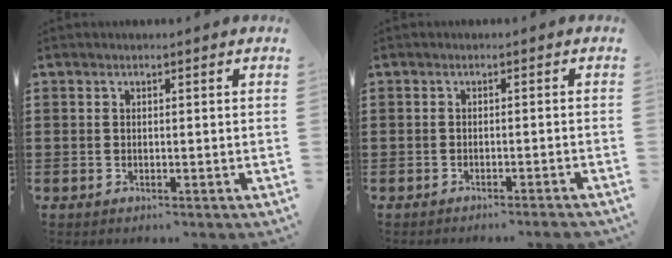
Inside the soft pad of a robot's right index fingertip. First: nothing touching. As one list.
[{"total": 1.3, "force": [-1.2, -0.2, 0.4], "torque": [-0.008, 0.001, -0.023]}]